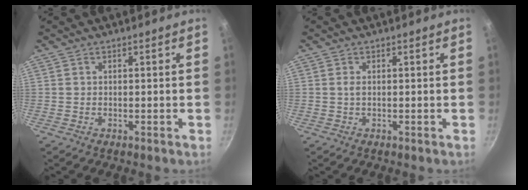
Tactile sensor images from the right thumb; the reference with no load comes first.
{"total": 0.9, "force": [0.1, 0.4, 0.8], "torque": [-0.016, 0.000, 0.001]}